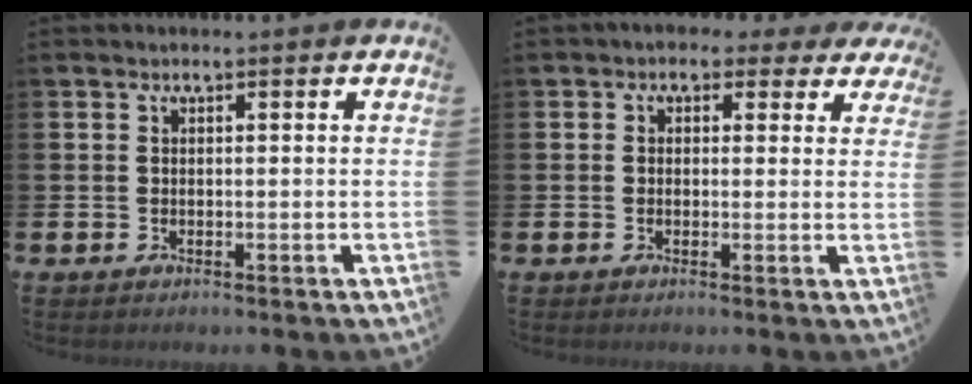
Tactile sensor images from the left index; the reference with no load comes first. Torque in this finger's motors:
{"motor_torque": [1.05, -1.09, 0.08, 0.02]}